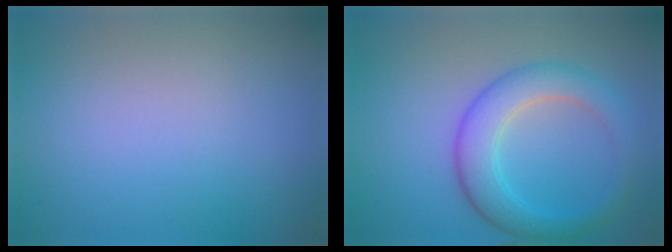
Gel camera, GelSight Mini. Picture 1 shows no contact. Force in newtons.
{"total": 4.9, "press": 4.9, "slide": 0.1}